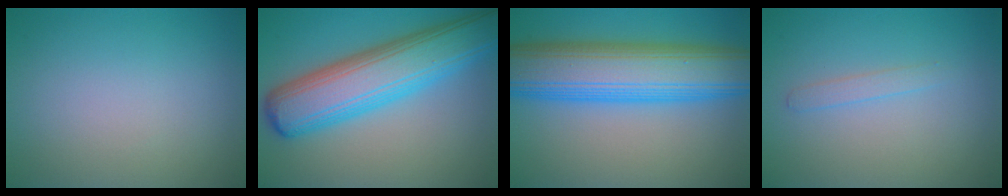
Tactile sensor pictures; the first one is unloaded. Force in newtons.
{"total": 9.7, "press": 9.7, "slide": 0.2}
{"total": 11.7, "press": 11.7, "slide": 0.0}
{"total": 1.0, "press": 1.0, "slide": 0.1}